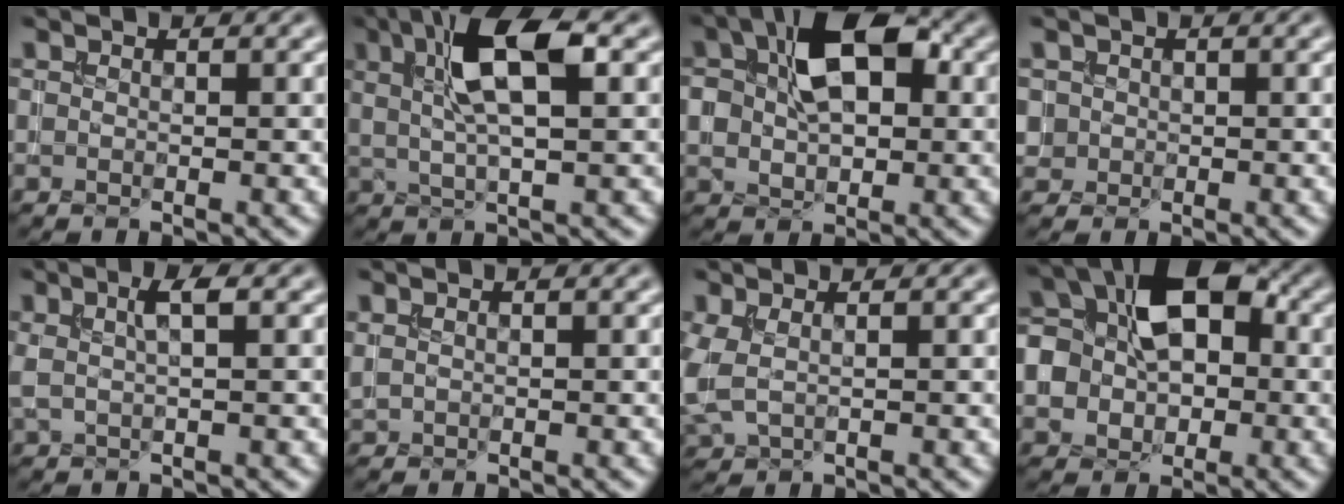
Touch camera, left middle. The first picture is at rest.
{"total": 7.2, "force": [2.2, 2.2, 6.4], "torque": [-0.120, 0.010, 0.036]}
{"total": 8.9, "force": [1.8, 5.5, 6.9], "torque": [-0.120, 0.021, 0.019]}
{"total": 1.3, "force": [0.0, 1.3, 0.1], "torque": [0.011, -0.003, 0.003]}
{"total": 2.3, "force": [0.8, 0.5, 2.1], "torque": [-0.040, 0.004, 0.013]}
{"total": 0.7, "force": [0.6, 0.2, 0.3], "torque": [-0.009, 0.001, 0.015]}
{"total": 2.7, "force": [0.2, 1.7, 2.2], "torque": [-0.068, -0.003, 0.008]}
{"total": 9.1, "force": [0.3, 6.6, 6.3], "torque": [-0.098, 0.021, -0.008]}